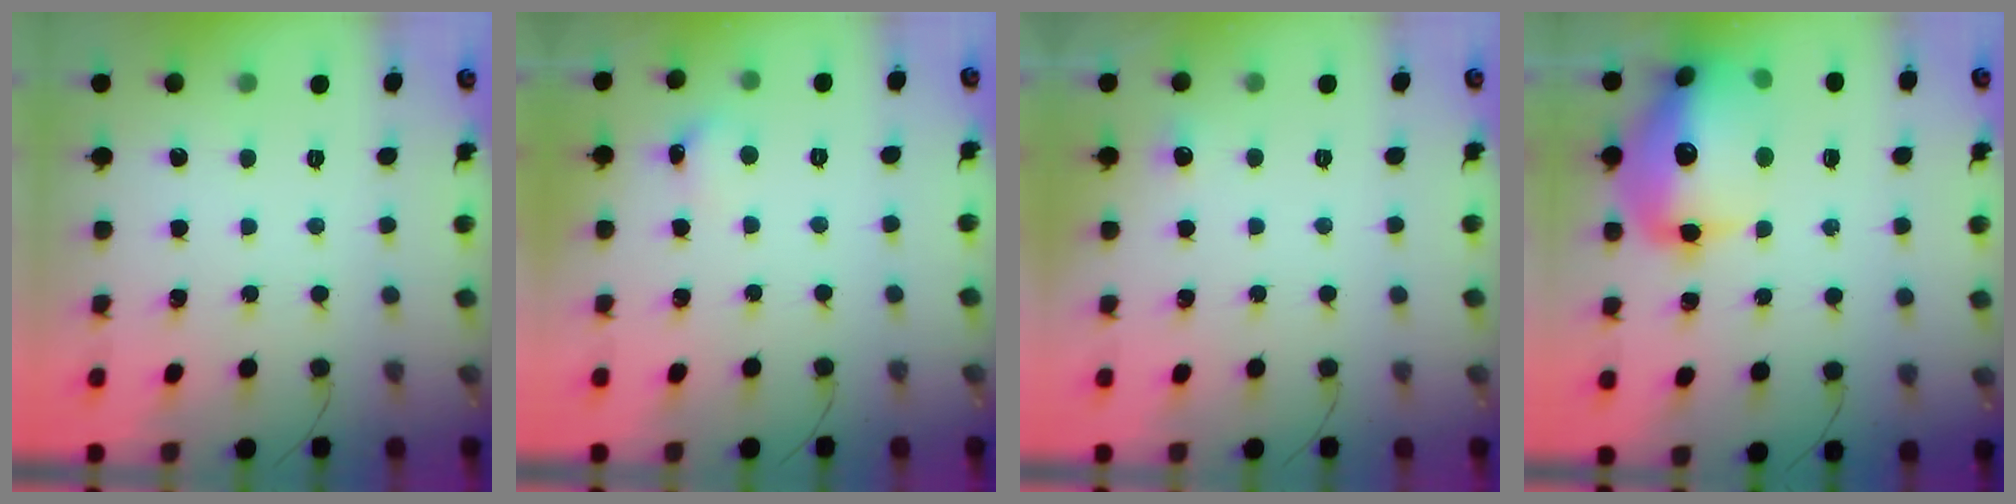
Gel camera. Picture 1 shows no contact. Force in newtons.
{"total": 6.1, "press": 5.9, "slide": 1.7}
{"total": 3.2, "press": 2.9, "slide": 1.4}
{"total": 22.4, "press": 22.0, "slide": 4.2}